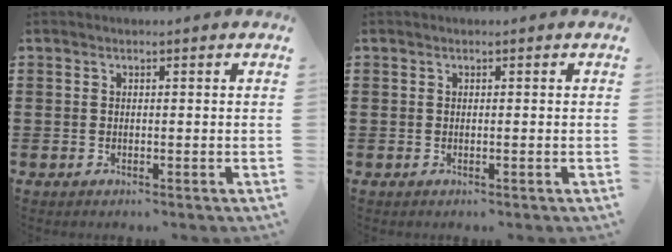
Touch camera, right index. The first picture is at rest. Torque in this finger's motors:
{"motor_torque": [0.53, 0.42, 0.00, 0.00]}